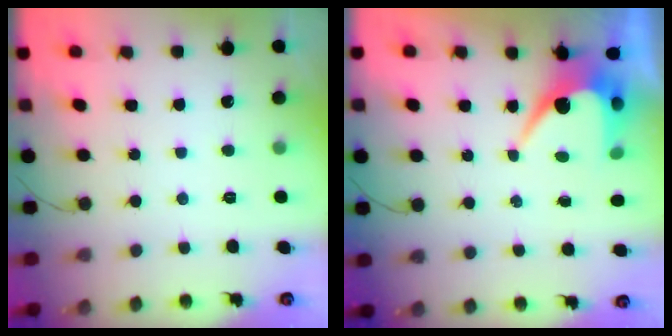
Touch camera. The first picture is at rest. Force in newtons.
{"total": 7.1, "press": 7.1, "slide": 0.3}